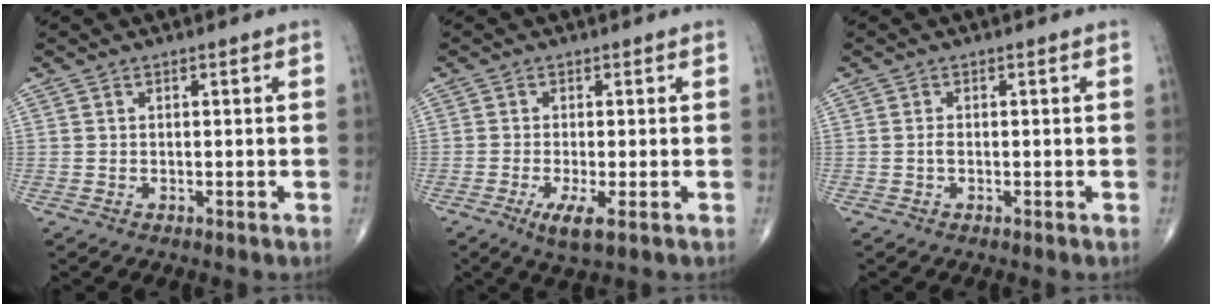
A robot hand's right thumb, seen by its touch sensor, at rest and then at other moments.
{"total": 4.4, "force": [-1.8, 0.8, 4.0], "torque": [-0.081, -0.011, -0.033]}
{"total": 0.8, "force": [-0.2, 0.4, 0.7], "torque": [-0.015, -0.001, -0.005]}